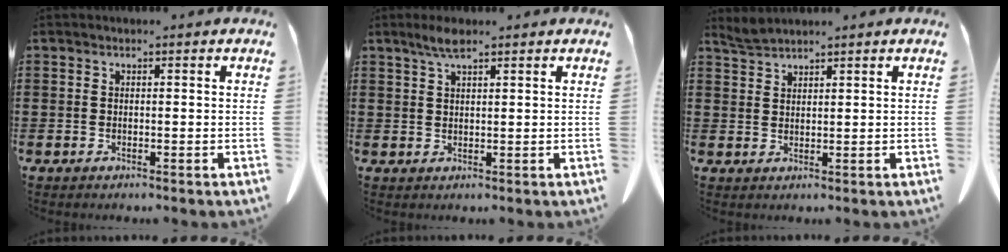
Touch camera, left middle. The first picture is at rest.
{"total": 2.8, "force": [1.8, 0.6, 2.0], "torque": [-0.043, 0.003, 0.032]}
{"total": 1.8, "force": [1.8, 0.1, 0.4], "torque": [-0.014, 0.003, 0.035]}